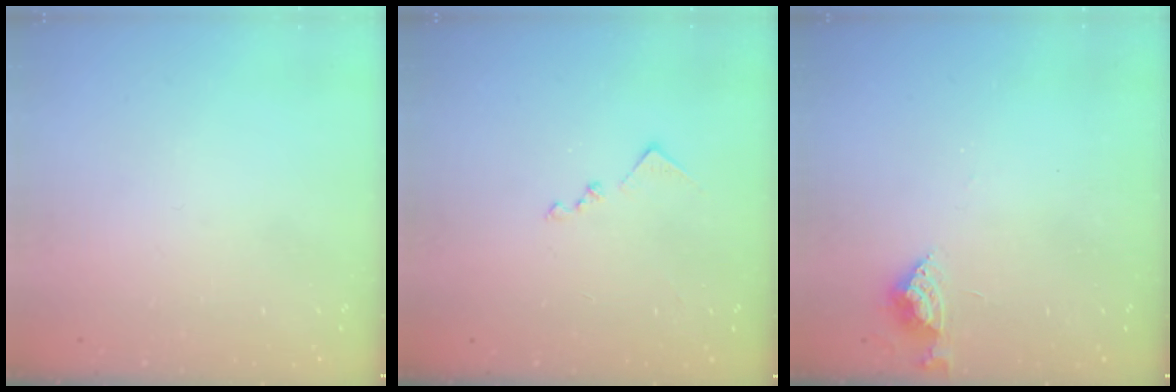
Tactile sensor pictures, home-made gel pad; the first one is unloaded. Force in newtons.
{"total": 8.2, "press": 8.2, "slide": 0.7}
{"total": 6.6, "press": 6.5, "slide": 0.8}